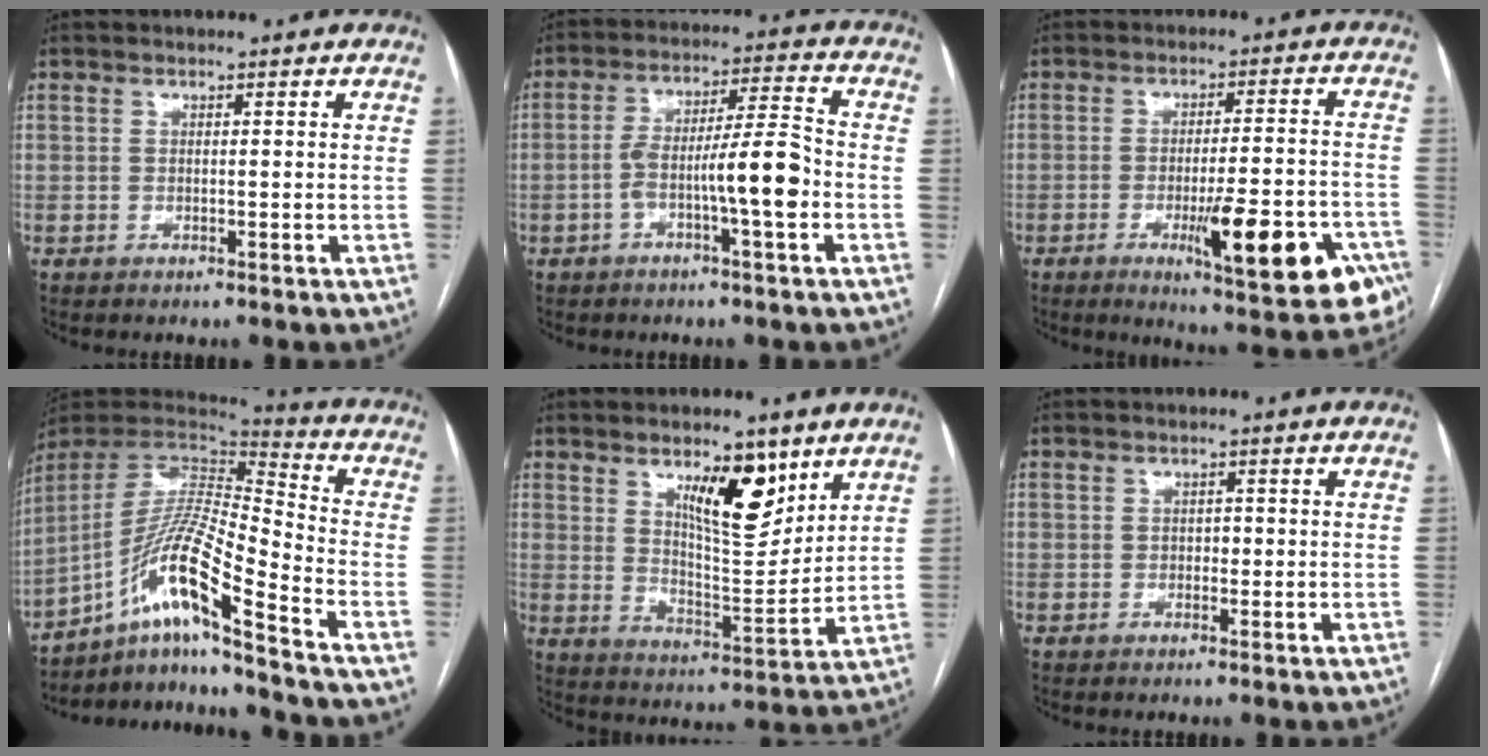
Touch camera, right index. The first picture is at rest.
{"total": 9.6, "force": [-3.0, 0.6, 9.1], "torque": [-0.157, 0.019, -0.050]}
{"total": 16.9, "force": [-7.4, 3.3, 14.8], "torque": [-0.140, 0.004, -0.090]}
{"total": 15.1, "force": [-9.7, -0.5, 11.6], "torque": [-0.230, 0.008, -0.173]}
{"total": 10.8, "force": [6.2, 3.3, 8.2], "torque": [-0.134, -0.006, 0.110]}
{"total": 1.0, "force": [-0.1, 0.8, 0.7], "torque": [-0.006, 0.003, -0.003]}